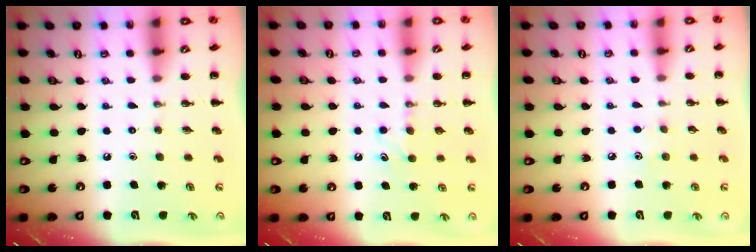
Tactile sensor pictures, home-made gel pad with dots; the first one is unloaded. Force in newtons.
{"total": 3.9, "press": 3.7, "slide": 1.3}
{"total": 3.5, "press": 3.4, "slide": 0.8}